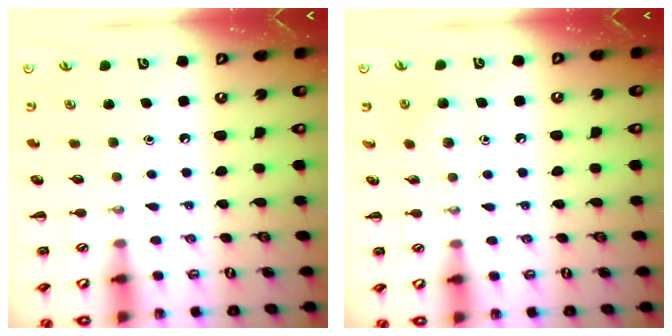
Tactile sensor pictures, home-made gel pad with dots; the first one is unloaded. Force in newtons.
{"total": 3.0, "press": 2.7, "slide": 1.3}